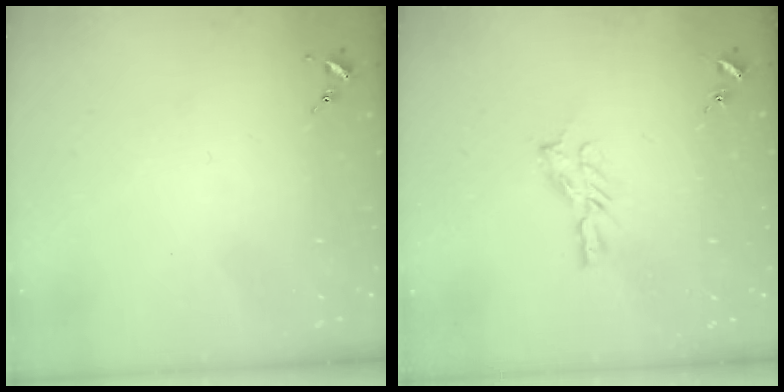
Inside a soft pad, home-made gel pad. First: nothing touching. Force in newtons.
{"total": 4.7, "press": 4.7, "slide": 0.5}